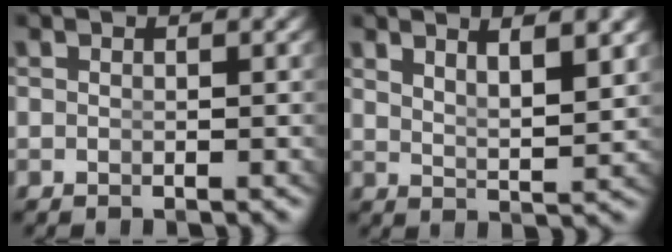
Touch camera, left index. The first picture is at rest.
{"total": 4.3, "force": [2.8, 0.7, 3.2], "torque": [-0.048, -0.006, 0.054]}